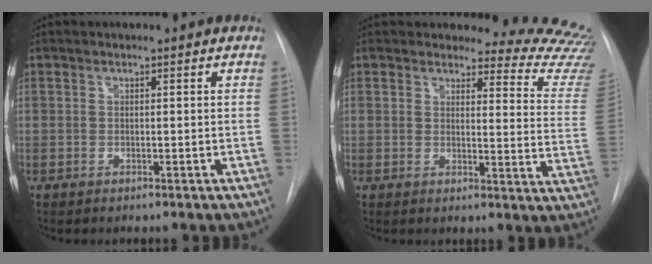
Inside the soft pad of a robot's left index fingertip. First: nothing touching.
{"total": 14.7, "force": [14.5, 1.9, 1.7], "torque": [0.015, -0.146, 0.120]}